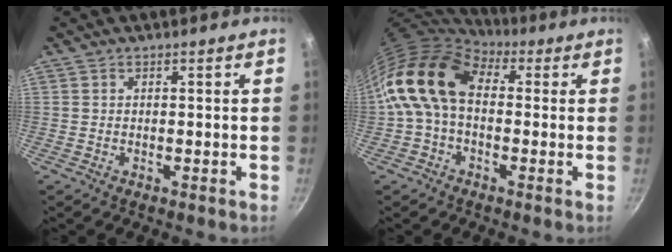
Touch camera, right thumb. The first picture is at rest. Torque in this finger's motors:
{"motor_torque": [2.32, 2.69, 1.69, -0.51, 0.58]}